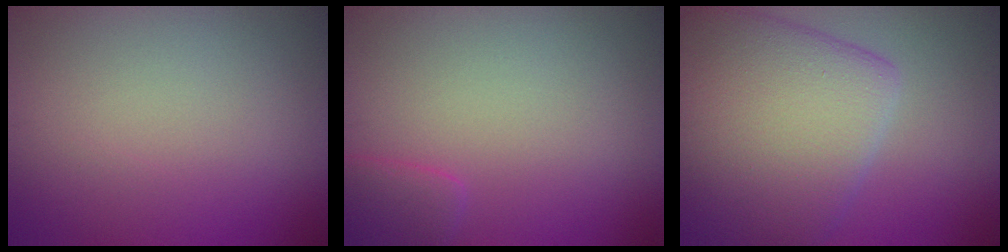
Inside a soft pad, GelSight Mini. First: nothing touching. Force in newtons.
{"total": 1.9, "press": 1.9, "slide": 0.3}
{"total": 10.8, "press": 10.8, "slide": 0.4}